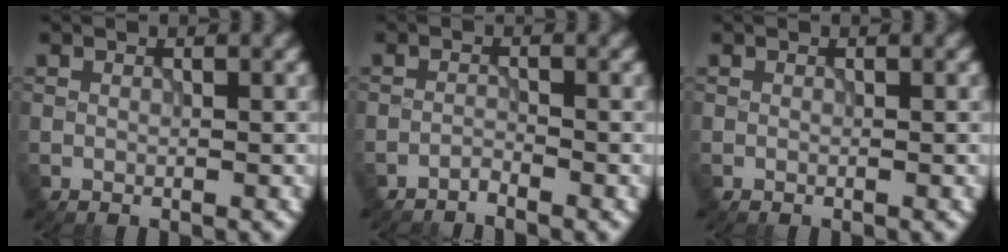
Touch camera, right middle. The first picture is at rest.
{"total": 1.1, "force": [-1.1, 0.0, 0.2], "torque": [0.001, 0.004, -0.025]}
{"total": 0.0}